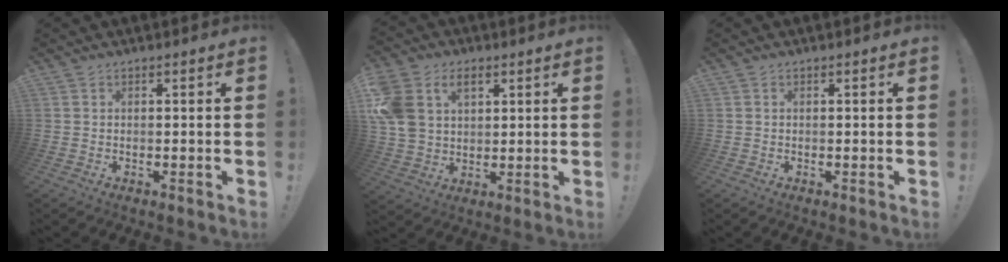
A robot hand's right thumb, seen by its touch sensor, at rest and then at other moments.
{"total": 12.4, "force": [4.9, 9.0, 6.8], "torque": [-0.150, -0.016, 0.096]}
{"total": 0.0}